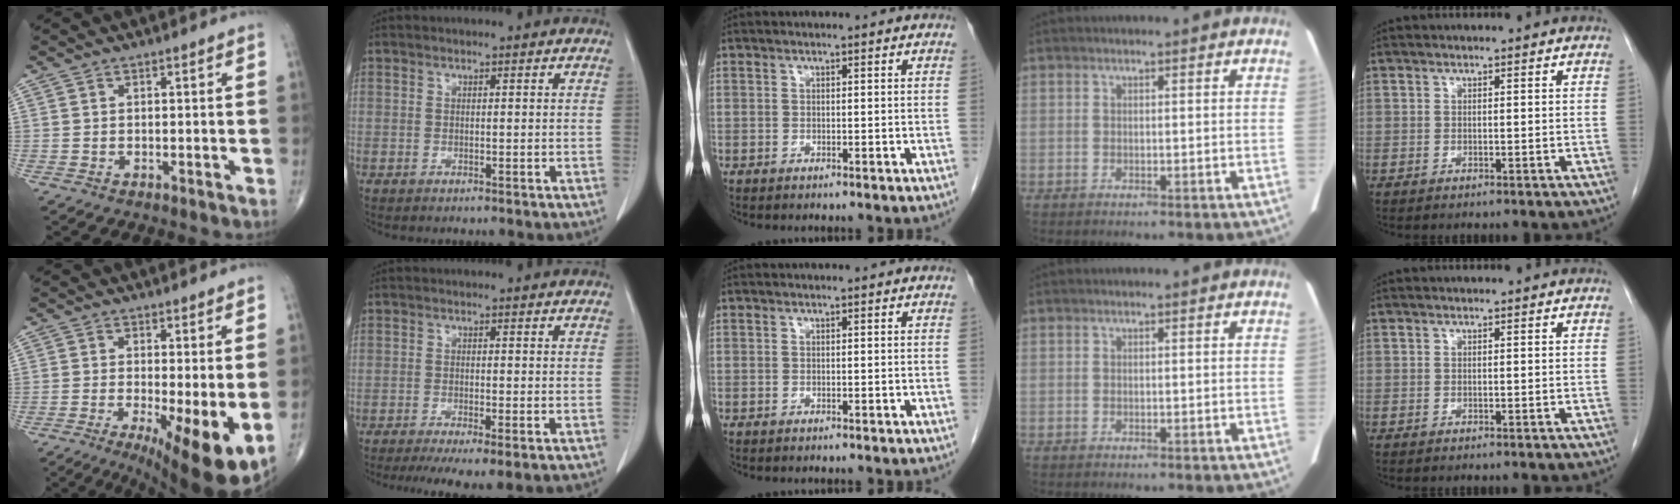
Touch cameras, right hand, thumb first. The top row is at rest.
{"thumb": {"total": 11.4, "force": [-2.6, 2.7, 10.8], "torque": [-0.165, -0.022, -0.033]}, "index": {"total": 7.5, "force": [-5.1, 1.1, 5.3], "torque": [-0.078, -0.019, -0.080]}}